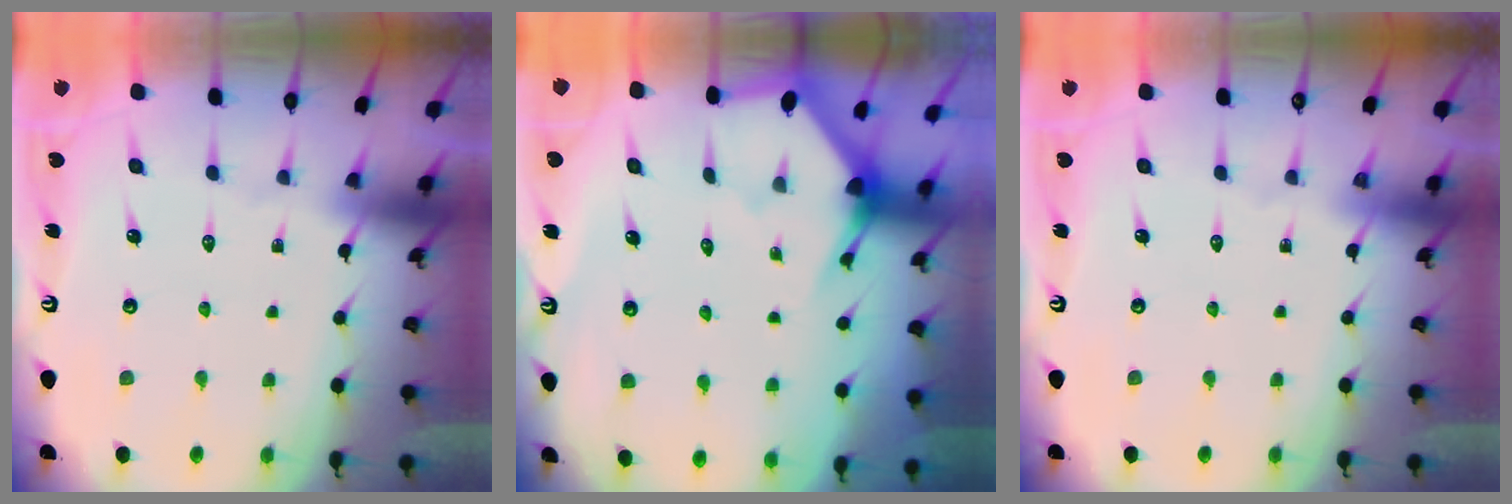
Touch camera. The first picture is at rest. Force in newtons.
{"total": 2.9, "press": 2.9, "slide": 0.2}
{"total": 0.0}